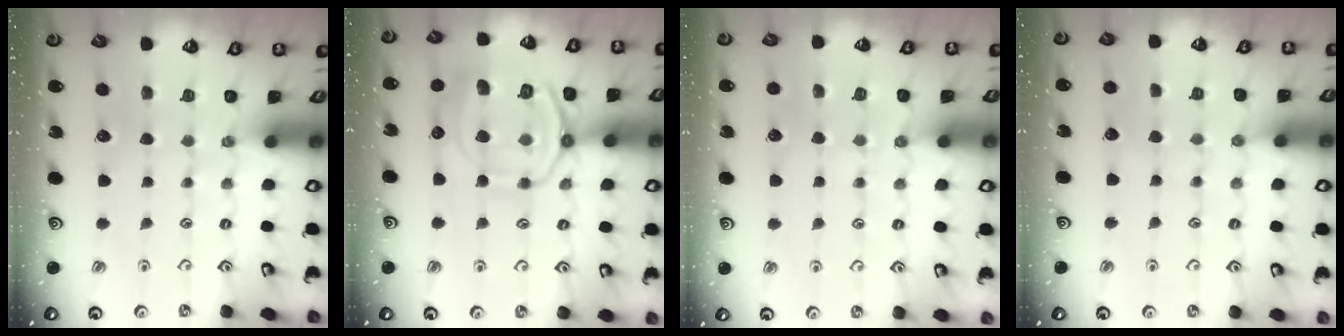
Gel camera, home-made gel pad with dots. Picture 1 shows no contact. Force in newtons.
{"total": 15.4, "press": 15.4, "slide": 1.4}
{"total": 4.7, "press": 4.7, "slide": 0.5}
{"total": 5.2, "press": 5.2, "slide": 0.4}